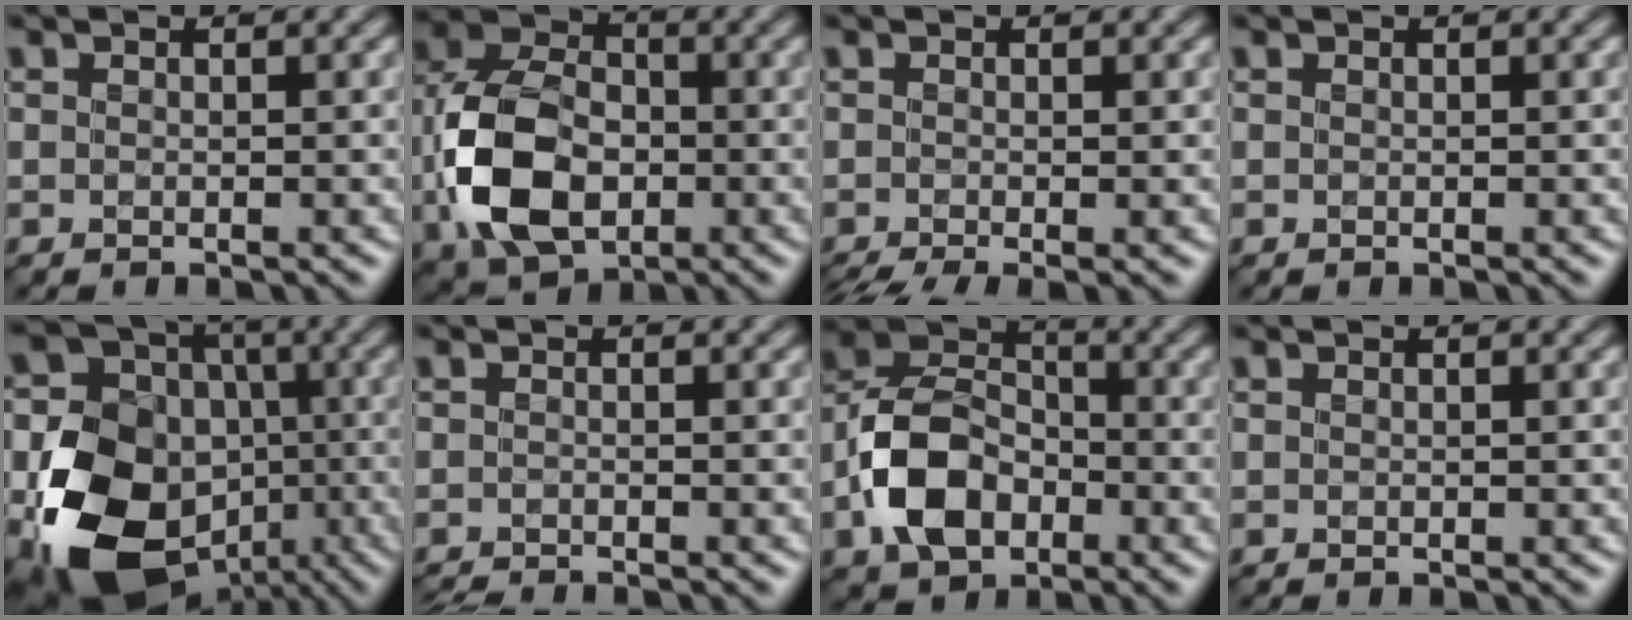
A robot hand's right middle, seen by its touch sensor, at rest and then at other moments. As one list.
[{"total": 9.9, "force": [-2.2, 6.8, 6.9], "torque": [-0.157, -0.001, -0.054]}, {"total": 2.8, "force": [-1.8, 0.6, 2.1], "torque": [-0.033, -0.013, -0.033]}, {"total": 0.0}, {"total": 15.2, "force": [-4.9, 12.4, 7.2], "torque": [-0.154, -0.023, -0.084]}, {"total": 1.7, "force": [-1.7, 0.1, 0.4], "torque": [-0.004, -0.010, -0.033]}, {"total": 7.5, "force": [-2.7, 5.4, 4.5], "torque": [-0.092, 0.009, -0.065]}, {"total": 0.0}]